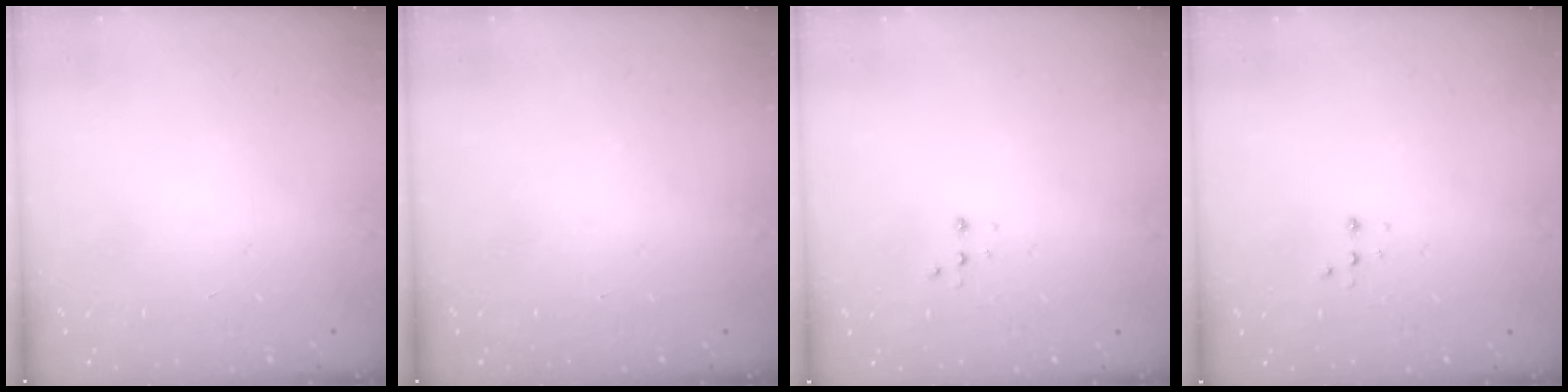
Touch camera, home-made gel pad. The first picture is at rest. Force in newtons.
{"total": 0.0}
{"total": 2.7, "press": 2.7, "slide": 0.5}
{"total": 2.7, "press": 2.7, "slide": 0.5}